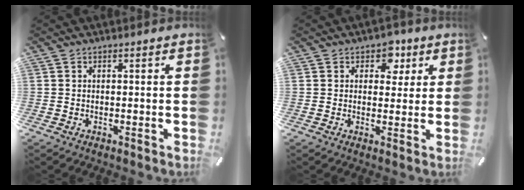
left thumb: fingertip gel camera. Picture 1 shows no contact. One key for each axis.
{"total": 5.9, "fx": 2.4, "fy": 4.6, "fz": 2.9, "tx": -0.013, "ty": -0.009, "tz": 0.032}